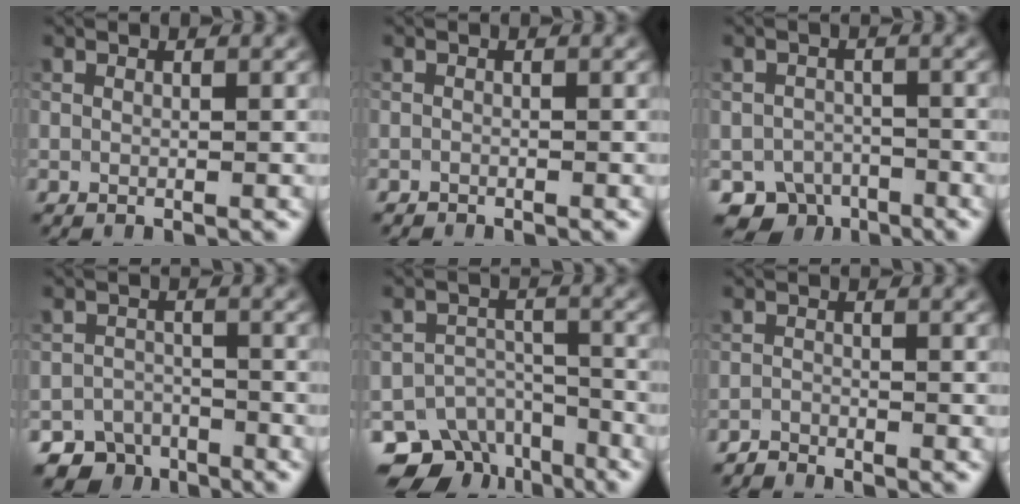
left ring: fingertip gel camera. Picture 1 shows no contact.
{"total": 0.5, "force": [-0.5, 0.1, -0.1], "torque": [0.003, -0.001, -0.010]}
{"total": 4.0, "force": [-3.0, 2.6, 0.8], "torque": [-0.002, -0.008, -0.050]}
{"total": 5.1, "force": [-4.2, 2.8, 0.4], "torque": [0.016, -0.008, -0.060]}
{"total": 9.8, "force": [-7.4, 5.9, 2.2], "torque": [-0.012, 0.002, -0.100]}
{"total": 1.5, "force": [-1.5, 0.1, 0.0], "torque": [0.001, 0.001, -0.035]}